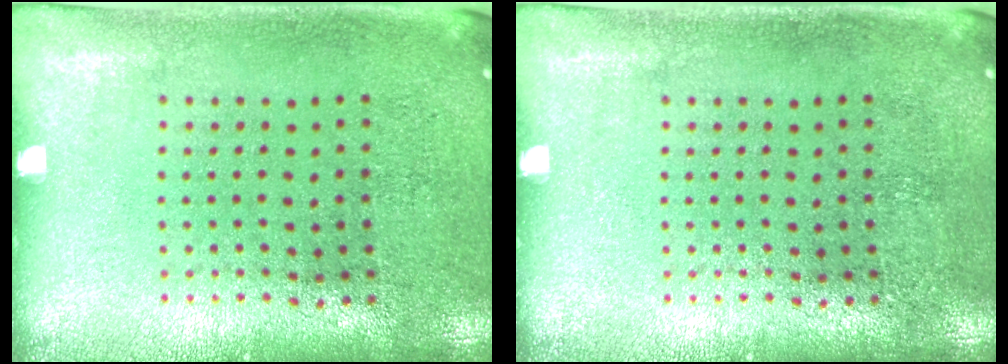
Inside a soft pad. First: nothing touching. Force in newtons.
{"total": 0.0}